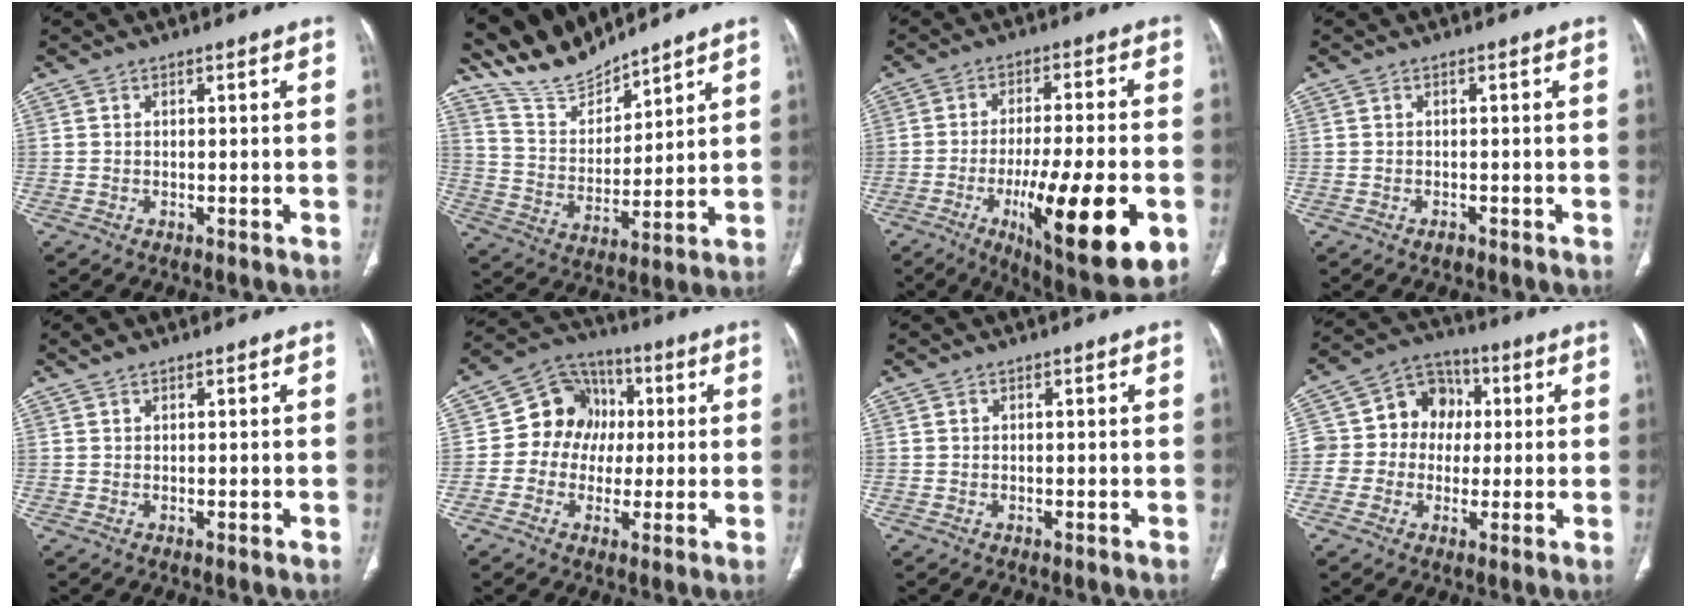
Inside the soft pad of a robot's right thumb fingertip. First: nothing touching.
{"total": 10.8, "force": [10.4, 2.1, 1.8], "torque": [-0.022, -0.060, 0.219]}
{"total": 20.5, "force": [-6.7, 5.1, 18.6], "torque": [-0.276, -0.003, -0.089]}
{"total": 0.8, "force": [-0.6, 0.5, 0.4], "torque": [-0.006, 0.001, -0.009]}
{"total": 1.4, "force": [1.0, 0.6, 0.7], "torque": [-0.011, 0.000, 0.018]}
{"total": 11.3, "force": [0.5, 10.0, 5.2], "torque": [-0.043, 0.024, -0.003]}
{"total": 0.0}
{"total": 11.6, "force": [0.9, 10.2, 5.5], "torque": [-0.052, 0.029, 0.005]}